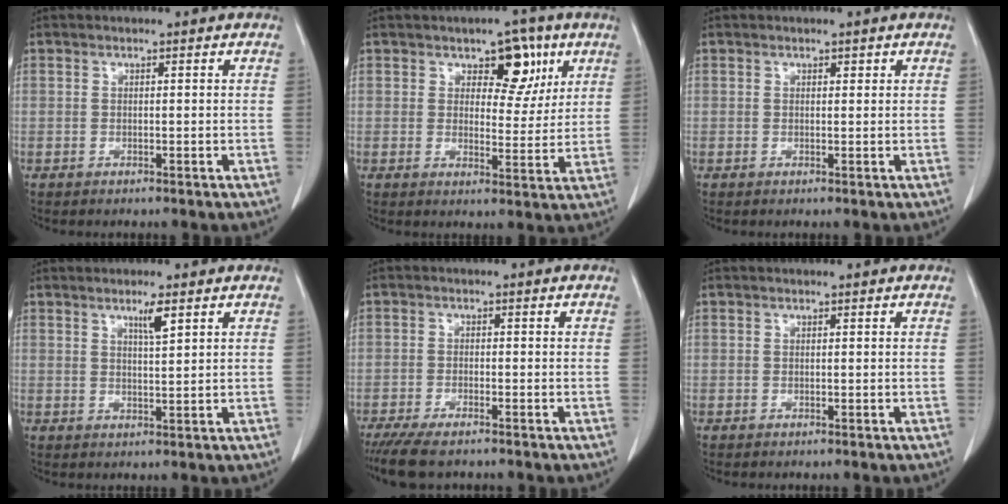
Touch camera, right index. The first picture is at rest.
{"total": 6.8, "force": [3.5, 3.7, 4.6], "torque": [-0.050, 0.006, 0.049]}
{"total": 0.6, "force": [0.4, 0.3, 0.3], "torque": [-0.001, -0.001, 0.003]}
{"total": 2.9, "force": [1.7, 0.1, 2.4], "torque": [-0.044, -0.004, 0.030]}
{"total": 5.9, "force": [-4.8, 1.4, 3.1], "torque": [-0.051, -0.012, -0.079]}
{"total": 0.0}